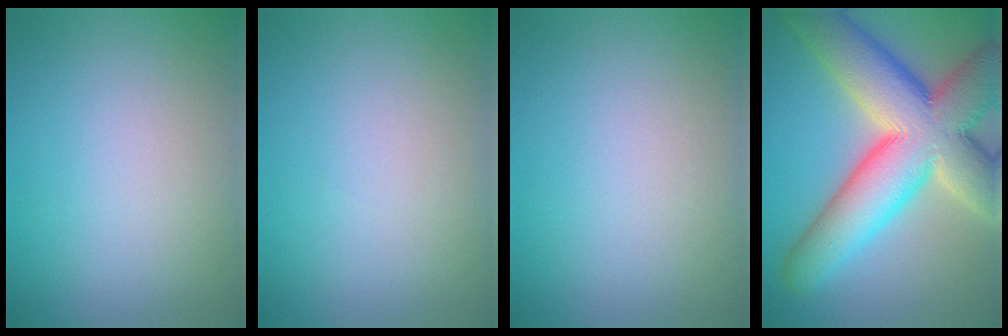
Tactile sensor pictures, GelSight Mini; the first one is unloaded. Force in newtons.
{"total": 0.0}
{"total": 0.0}
{"total": 14.4, "press": 14.3, "slide": 1.3}